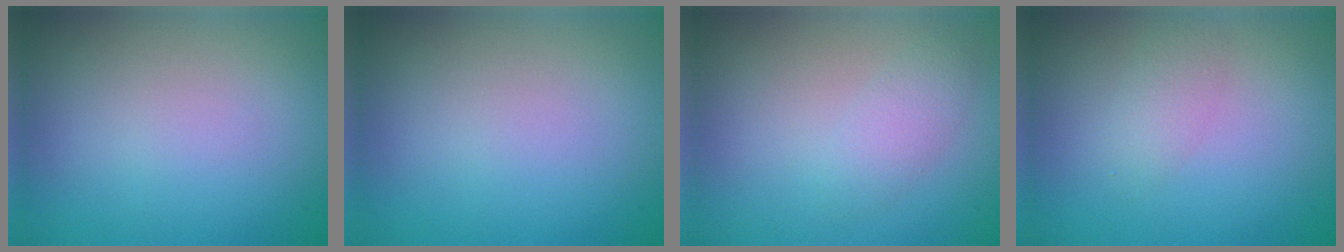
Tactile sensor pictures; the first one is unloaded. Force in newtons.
{"total": 0.0}
{"total": 1.8, "press": 1.8, "slide": 0.1}
{"total": 1.6, "press": 1.6, "slide": 0.0}